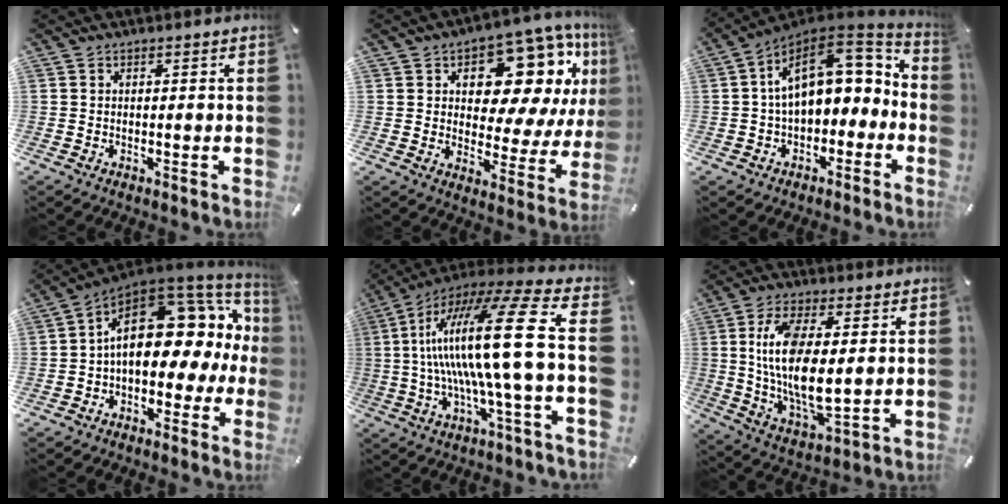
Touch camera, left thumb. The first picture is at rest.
{"total": 16.2, "force": [9.1, 8.7, 10.2], "torque": [-0.142, -0.074, 0.155]}
{"total": 15.7, "force": [3.1, 10.1, 11.6], "torque": [-0.181, -0.025, 0.055]}
{"total": 19.5, "force": [5.2, 12.3, 14.3], "torque": [-0.195, -0.041, 0.093]}
{"total": 24.6, "force": [1.2, 2.5, 24.4], "torque": [-0.497, -0.028, -0.006]}
{"total": 14.9, "force": [2.5, 6.6, 13.1], "torque": [-0.268, -0.015, 0.041]}